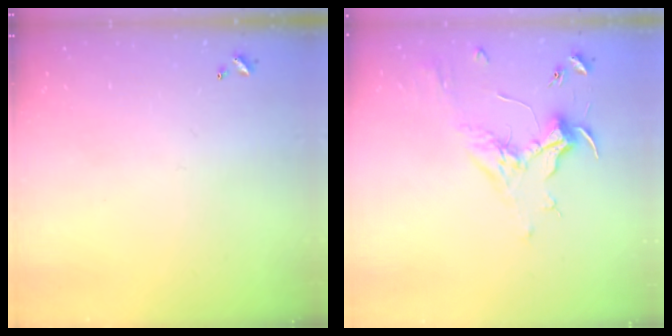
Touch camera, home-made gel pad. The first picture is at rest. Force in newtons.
{"total": 2.0, "press": 1.9, "slide": 0.7}